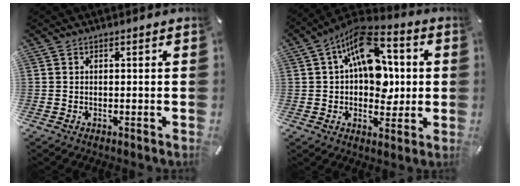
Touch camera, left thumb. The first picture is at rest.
{"total": 16.0, "force": [4.2, 10.2, 11.6], "torque": [-0.181, -0.022, 0.075]}